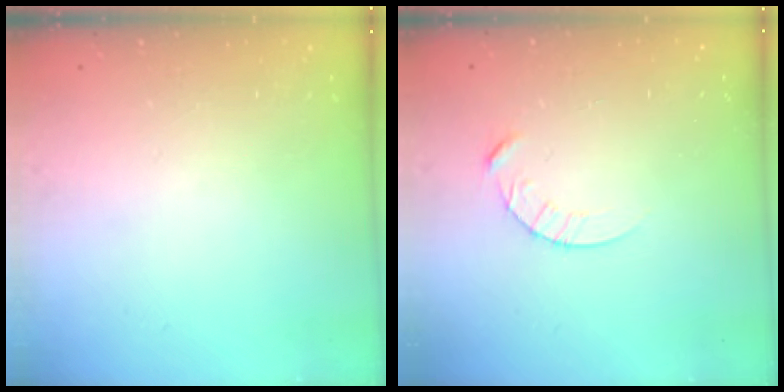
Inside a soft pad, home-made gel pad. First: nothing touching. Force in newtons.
{"total": 4.7, "press": 4.7, "slide": 0.5}